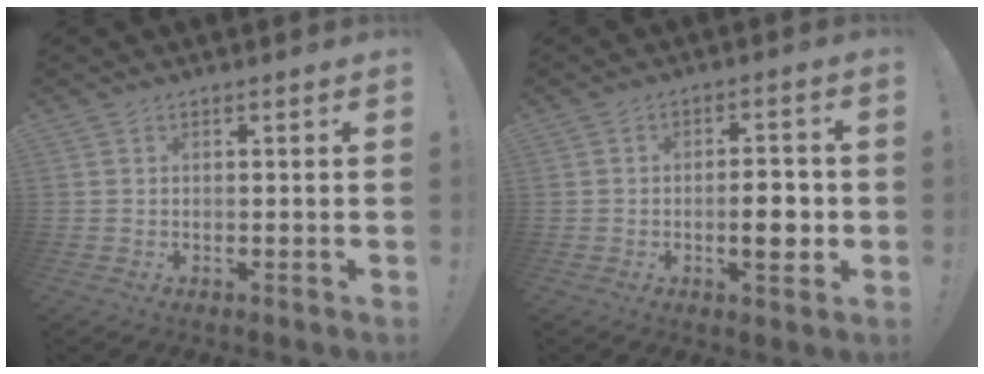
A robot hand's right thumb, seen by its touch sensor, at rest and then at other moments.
{"total": 7.3, "force": [-1.5, 2.8, 6.6], "torque": [-0.085, 0.004, -0.028]}